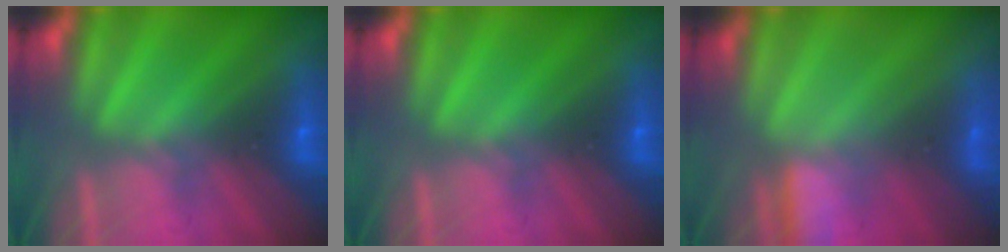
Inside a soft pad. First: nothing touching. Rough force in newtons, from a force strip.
{"total": 0.0}
{"total": 2.9}